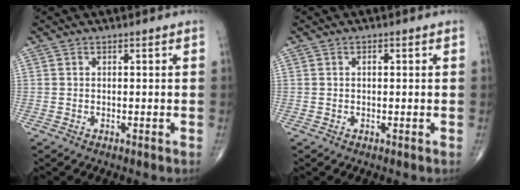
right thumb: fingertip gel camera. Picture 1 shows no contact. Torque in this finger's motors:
{"motor_torque": [-0.12, -0.16, -0.10, -0.09, -0.02]}